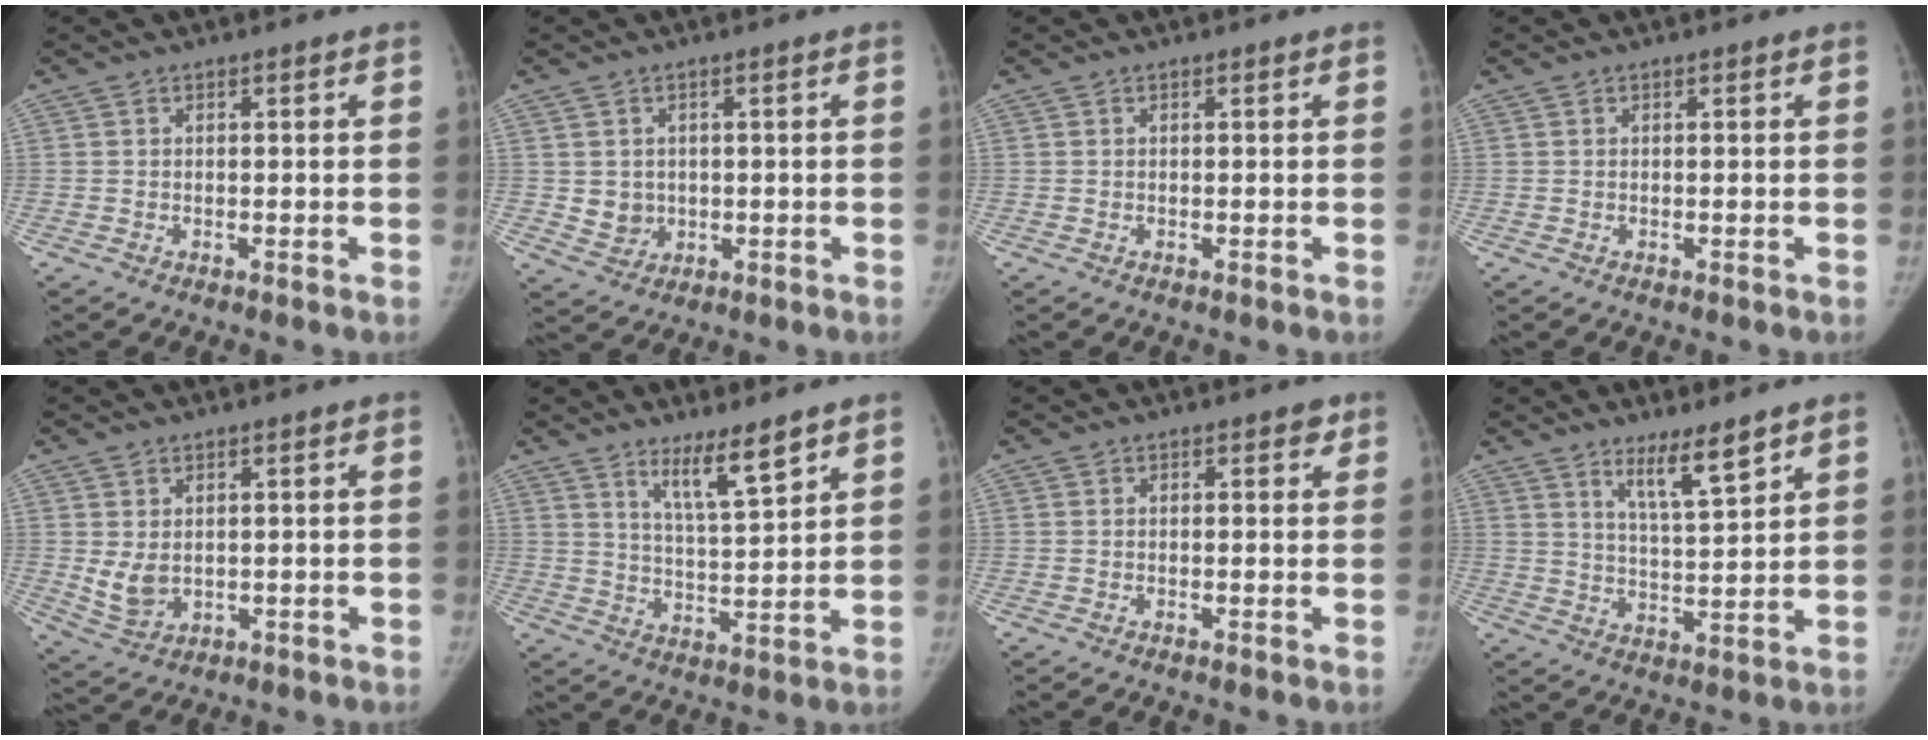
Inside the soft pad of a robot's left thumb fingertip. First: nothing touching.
{"total": 3.8, "force": [0.2, 3.5, 1.4], "torque": [-0.008, -0.002, 0.013]}
{"total": 0.0}
{"total": 0.0}
{"total": 4.9, "force": [0.5, 3.5, 3.4], "torque": [-0.055, -0.012, 0.025]}
{"total": 8.0, "force": [5.8, 1.0, 5.5], "torque": [-0.090, -0.050, 0.107]}
{"total": 1.3, "force": [0.8, 0.8, 0.7], "torque": [0.004, -0.002, 0.004]}
{"total": 7.4, "force": [5.4, 0.9, 5.0], "torque": [-0.081, -0.048, 0.098]}